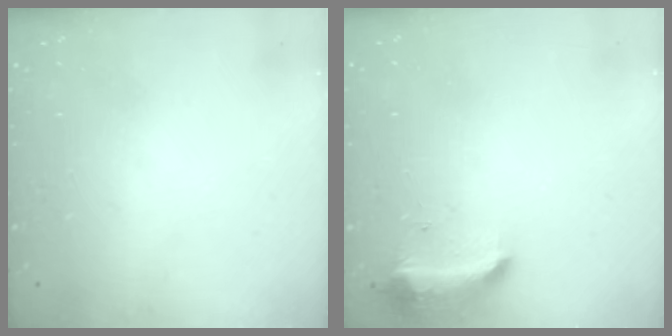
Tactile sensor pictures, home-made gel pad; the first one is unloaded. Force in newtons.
{"total": 8.7, "press": 8.6, "slide": 1.2}